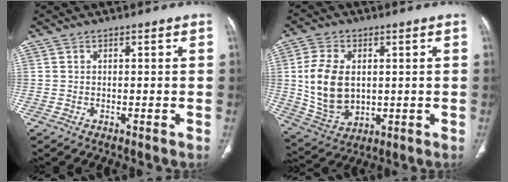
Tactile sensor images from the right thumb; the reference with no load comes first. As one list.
[{"total": 13.0, "force": [1.2, 8.7, 9.6], "torque": [-0.178, -0.011, 0.037]}]